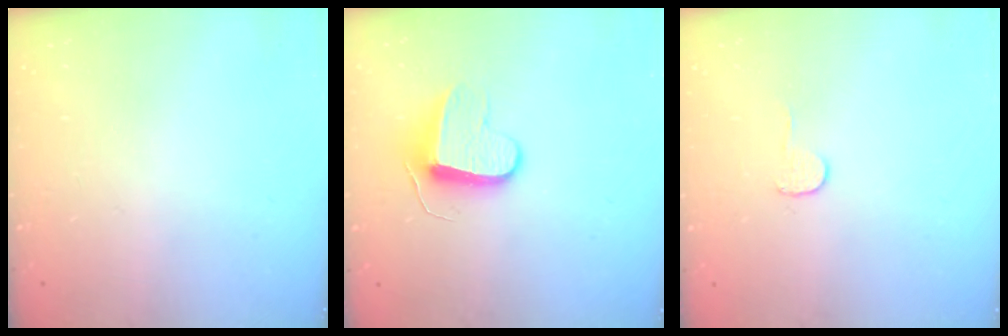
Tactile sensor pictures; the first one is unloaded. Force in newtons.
{"total": 9.3, "press": 9.3, "slide": 0.5}
{"total": 3.7, "press": 3.6, "slide": 0.3}